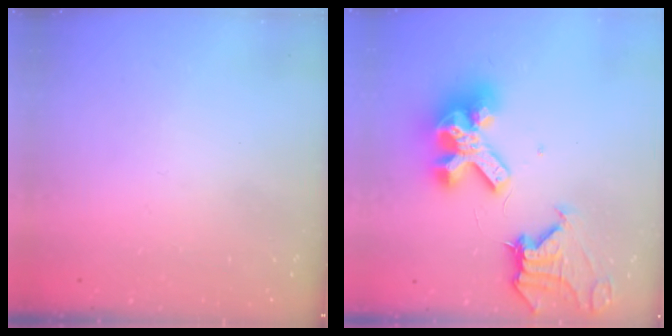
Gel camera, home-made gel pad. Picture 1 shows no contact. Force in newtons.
{"total": 17.9, "press": 17.8, "slide": 2.2}